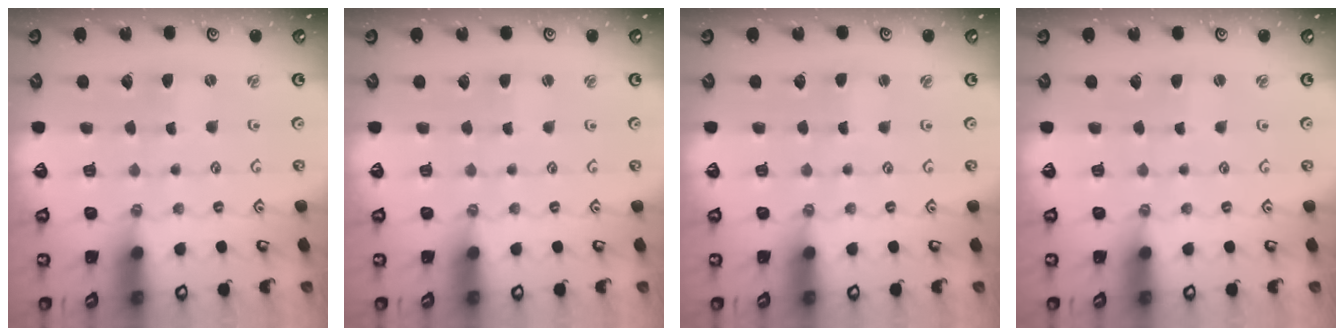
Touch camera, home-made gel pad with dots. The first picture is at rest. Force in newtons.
{"total": 1.3, "press": 1.3, "slide": 0.2}
{"total": 1.2, "press": 1.2, "slide": 0.1}
{"total": 0.7, "press": 0.7, "slide": 0.1}